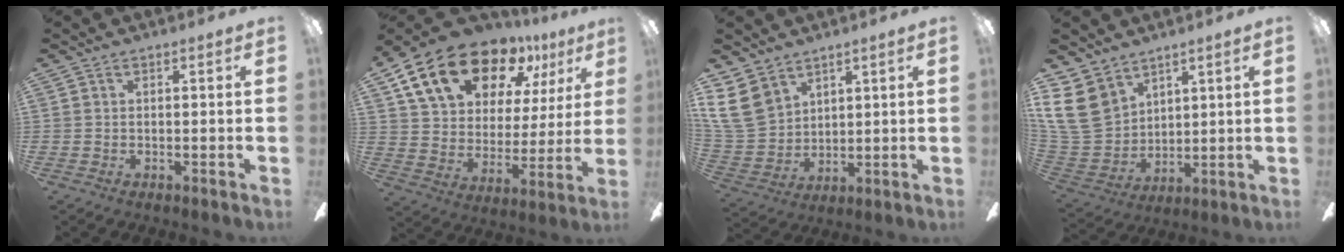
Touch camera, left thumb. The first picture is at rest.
{"total": 21.6, "force": [14.4, 11.7, 11.1], "torque": [-0.201, -0.076, 0.259]}
{"total": 11.7, "force": [6.9, 7.9, 5.0], "torque": [-0.135, -0.019, 0.138]}
{"total": 13.0, "force": [7.5, 9.2, 5.3], "torque": [-0.151, -0.026, 0.149]}